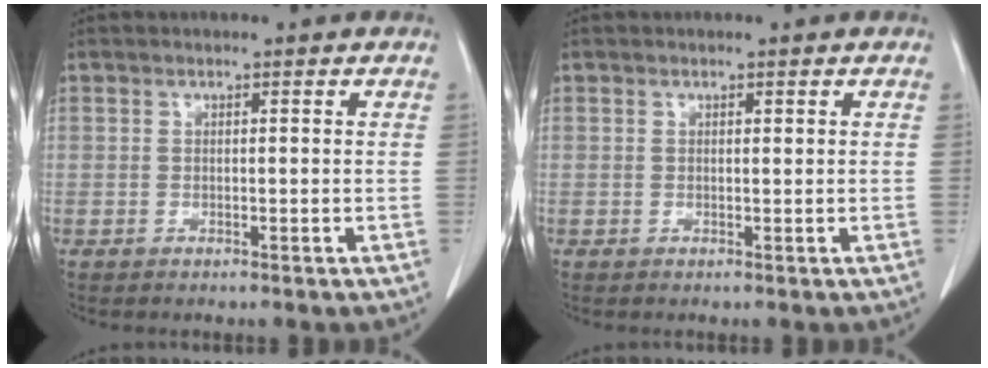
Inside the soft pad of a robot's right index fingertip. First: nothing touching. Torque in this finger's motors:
{"motor_torque": [-0.25, 0.06, 0.00, -0.01]}